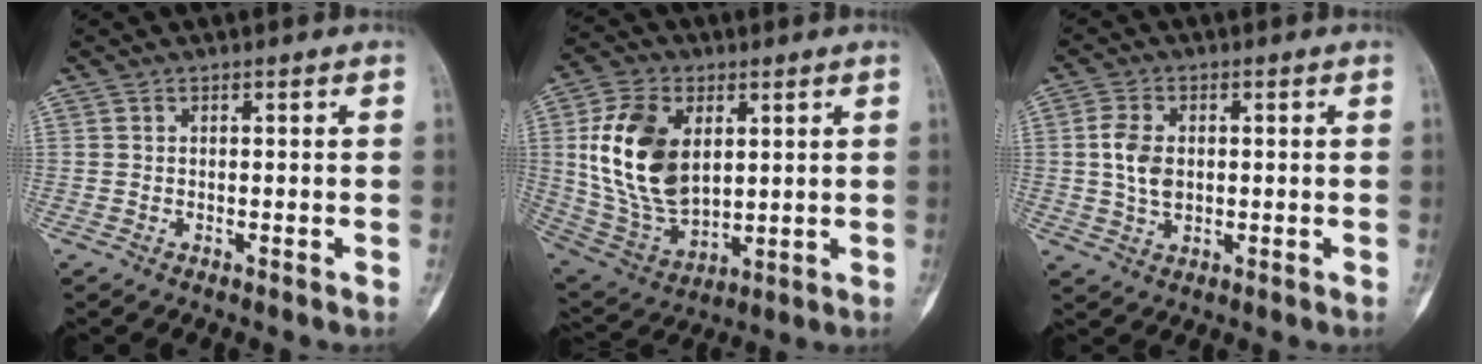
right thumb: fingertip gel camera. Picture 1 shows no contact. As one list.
[{"total": 18.1, "force": [3.7, 11.5, 13.6], "torque": [-0.243, -0.017, 0.082]}, {"total": 5.8, "force": [0.4, 3.8, 4.3], "torque": [-0.083, -0.001, 0.007]}]